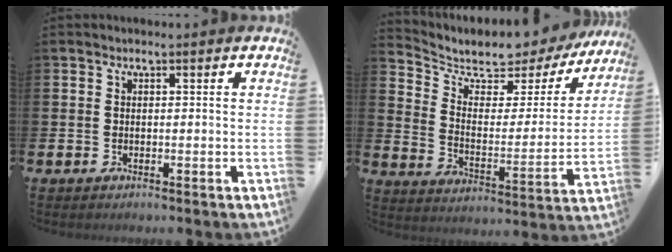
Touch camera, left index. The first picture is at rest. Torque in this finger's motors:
{"motor_torque": [0.78, -1.25, 0.39, 0.18]}